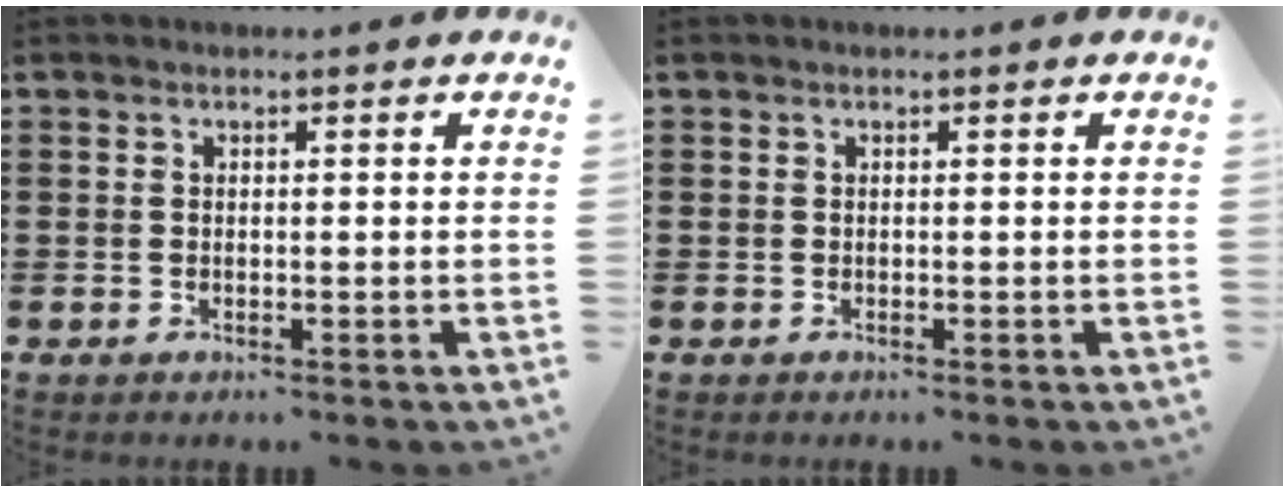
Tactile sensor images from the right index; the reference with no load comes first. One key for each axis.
{"total": 0.0}